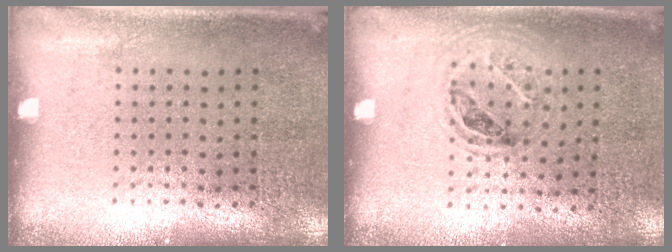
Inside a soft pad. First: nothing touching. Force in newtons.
{"total": 1.1, "press": 0.9, "slide": 0.6}